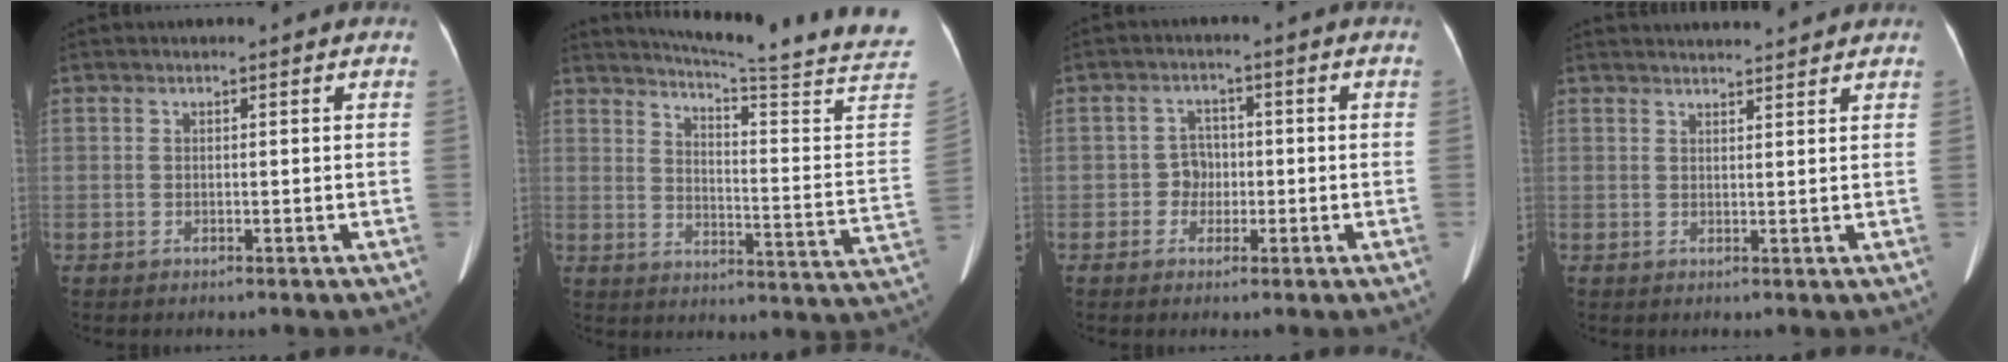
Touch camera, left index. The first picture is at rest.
{"total": 25.0, "force": [23.0, -2.5, 9.6], "torque": [-0.153, -0.140, 0.275]}
{"total": 3.0, "force": [-0.8, 2.7, 1.0], "torque": [-0.014, 0.007, -0.016]}
{"total": 7.2, "force": [7.0, 0.2, 1.6], "torque": [-0.022, 0.024, 0.087]}